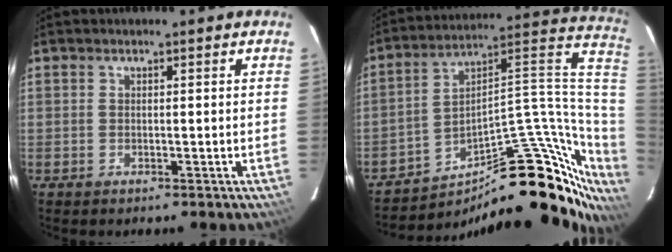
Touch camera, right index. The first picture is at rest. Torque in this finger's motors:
{"motor_torque": [0.19, -0.75, 0.53, 0.06]}